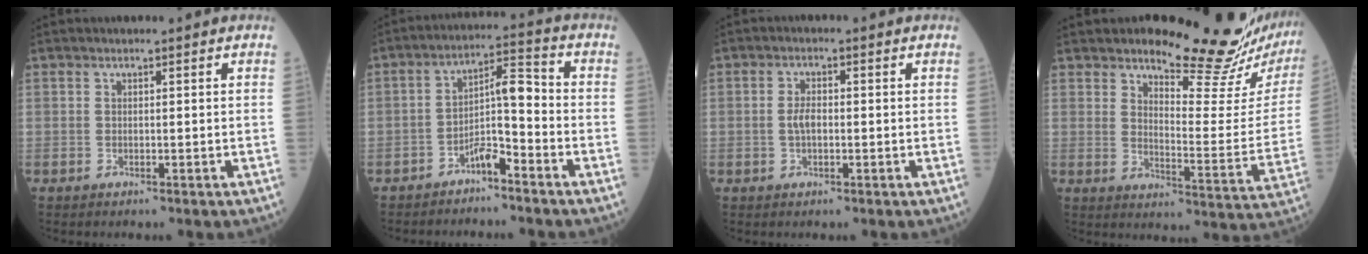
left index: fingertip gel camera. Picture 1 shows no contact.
{"total": 5.7, "force": [-3.4, 1.4, 4.4], "torque": [-0.079, 0.022, -0.058]}
{"total": 2.4, "force": [-0.4, 1.0, 2.2], "torque": [-0.046, 0.003, -0.006]}
{"total": 17.8, "force": [16.1, 1.7, 7.5], "torque": [-0.100, -0.092, 0.197]}